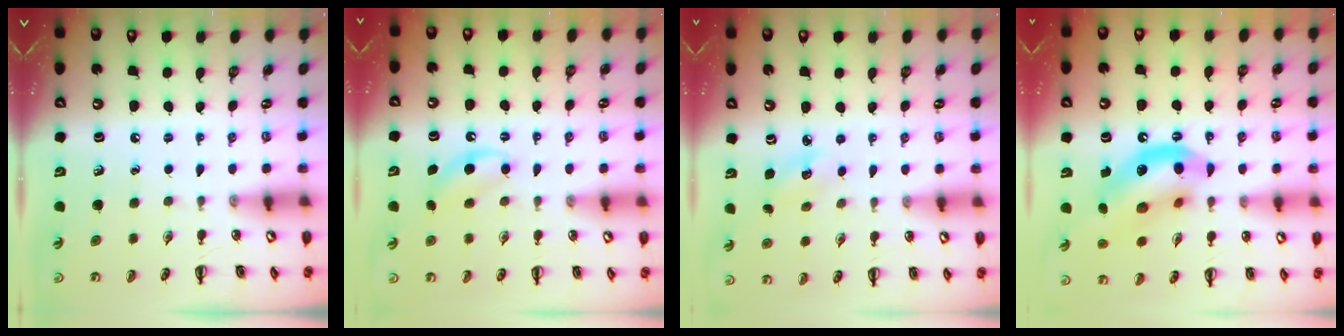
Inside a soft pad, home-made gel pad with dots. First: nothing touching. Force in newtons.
{"total": 4.7, "press": 4.4, "slide": 1.4}
{"total": 3.8, "press": 3.6, "slide": 1.1}
{"total": 15.6, "press": 15.4, "slide": 2.9}